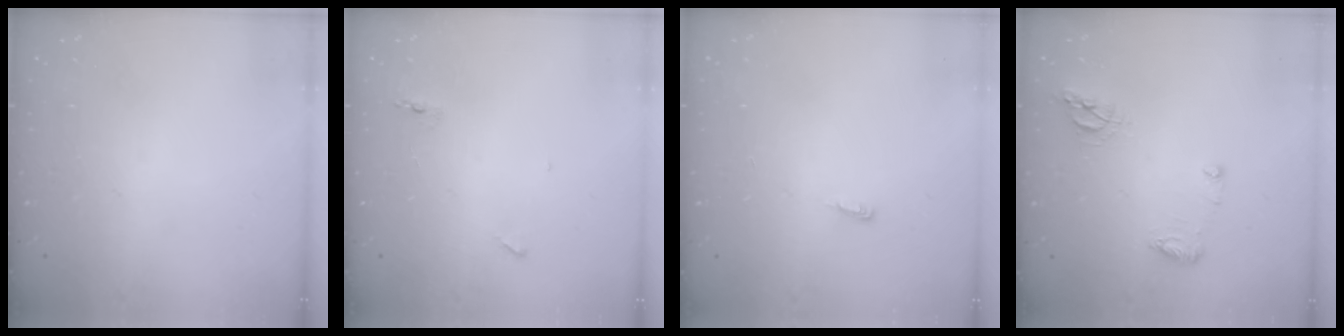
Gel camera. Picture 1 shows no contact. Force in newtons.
{"total": 4.7, "press": 4.5, "slide": 1.4}
{"total": 3.3, "press": 3.3, "slide": 0.8}
{"total": 8.1, "press": 8.1, "slide": 0.4}